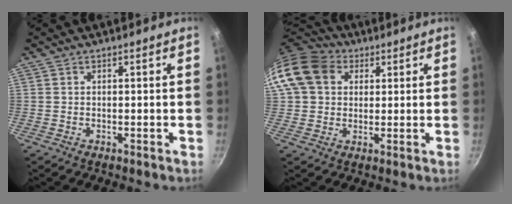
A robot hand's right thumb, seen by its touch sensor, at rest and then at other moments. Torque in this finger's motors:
{"motor_torque": [0.21, 0.36, 0.44, -0.44, 0.32]}